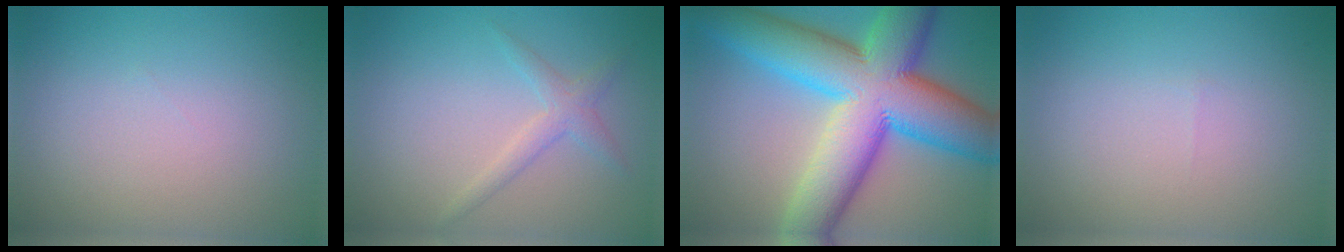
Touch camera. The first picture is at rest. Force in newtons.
{"total": 2.0, "press": 2.0, "slide": 0.0}
{"total": 16.0, "press": 16.0, "slide": 0.1}
{"total": 0.0}